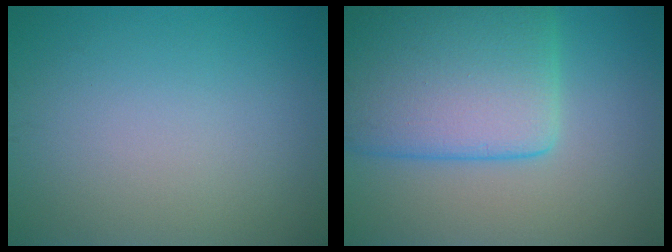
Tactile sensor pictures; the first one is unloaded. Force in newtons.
{"total": 10.4, "press": 10.4, "slide": 0.2}